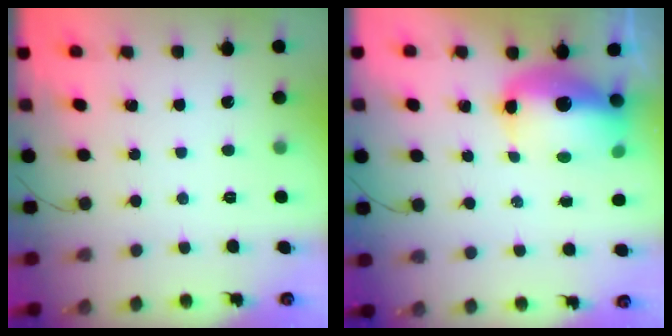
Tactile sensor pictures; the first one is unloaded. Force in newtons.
{"total": 13.8, "press": 13.4, "slide": 3.2}